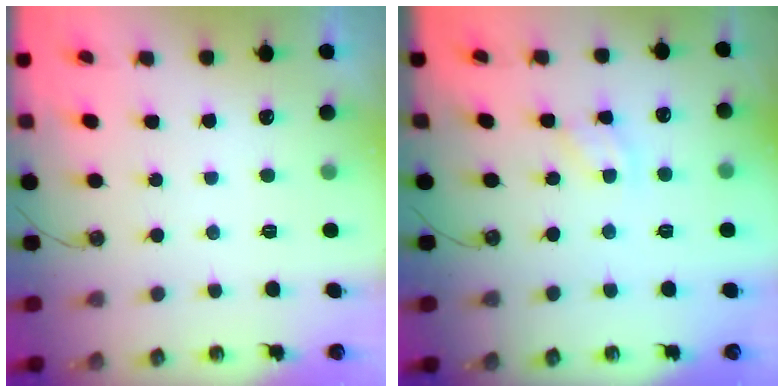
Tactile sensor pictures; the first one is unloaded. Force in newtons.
{"total": 3.3, "press": 3.2, "slide": 0.4}